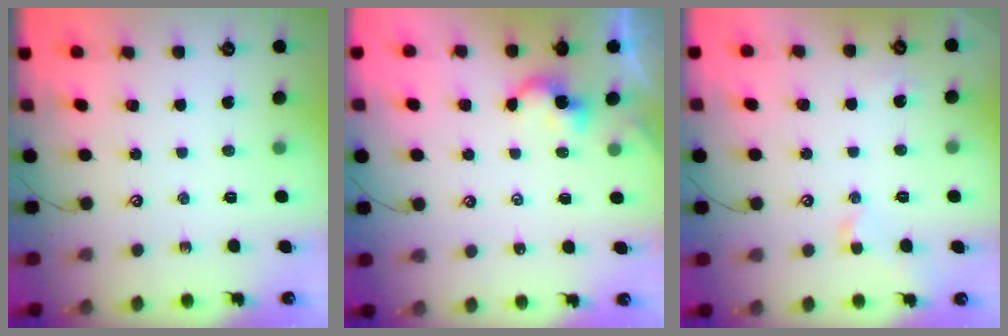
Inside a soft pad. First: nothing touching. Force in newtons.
{"total": 0.0}
{"total": 1.3, "press": 1.2, "slide": 0.4}